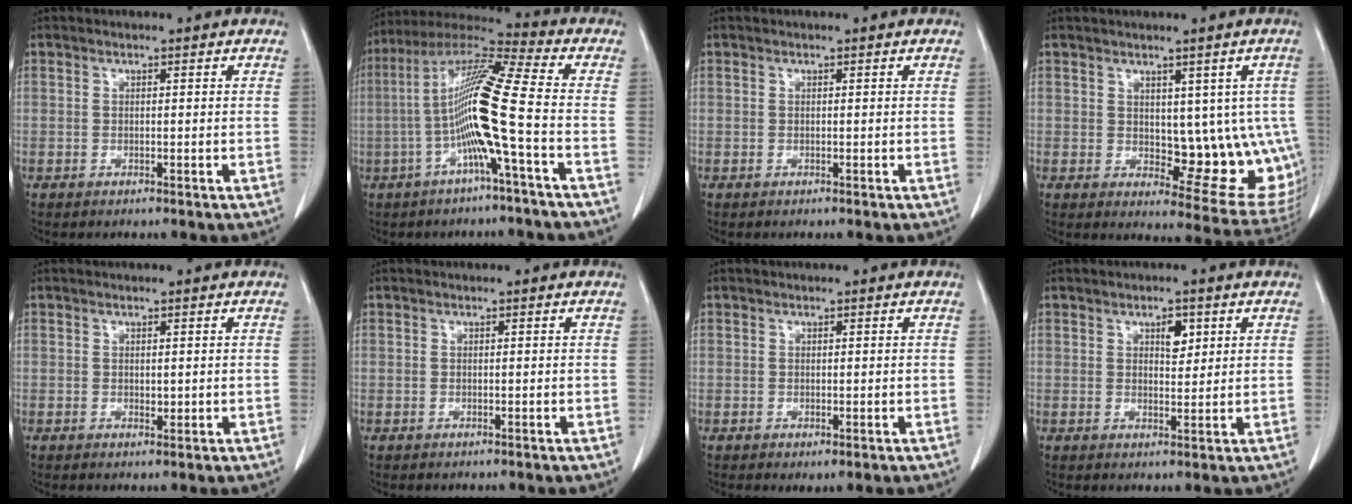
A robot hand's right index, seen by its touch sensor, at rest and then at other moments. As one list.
[{"total": 13.6, "force": [-2.8, -1.2, 13.3], "torque": [-0.255, 0.012, -0.067]}, {"total": 0.0}, {"total": 11.5, "force": [0.5, 5.8, 9.9], "torque": [-0.097, -0.001, 0.021]}, {"total": 0.9, "force": [0.1, 0.5, 0.7], "torque": [-0.012, -0.004, 0.005]}, {"total": 0.0}, {"total": 1.7, "force": [-0.7, 0.9, 1.2], "torque": [-0.021, -0.004, -0.002]}, {"total": 3.0, "force": [1.4, 1.4, 2.3], "torque": [-0.033, -0.002, 0.024]}]